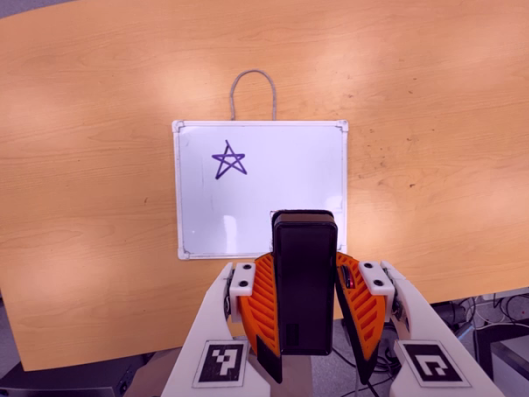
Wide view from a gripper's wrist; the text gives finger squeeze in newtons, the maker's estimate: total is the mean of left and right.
{"total": 7.3, "left": 5.5, "right": 9.0}